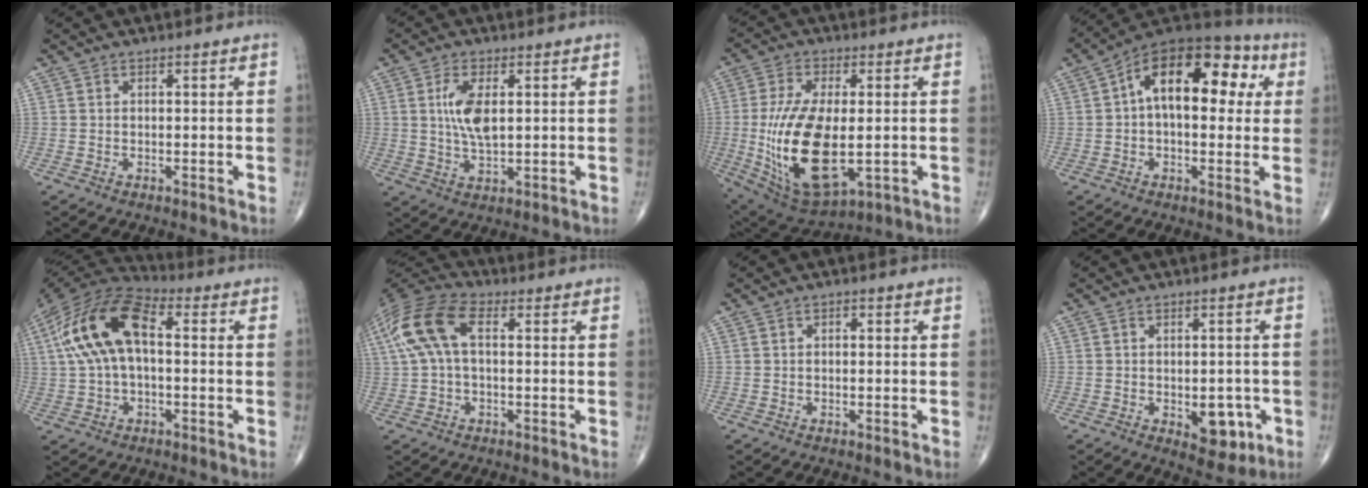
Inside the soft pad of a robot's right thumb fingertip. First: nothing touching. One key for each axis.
{"total": 7.0, "fx": 1.4, "fy": 3.0, "fz": 6.1, "tx": -0.126, "ty": -0.007, "tz": 0.030}
{"total": 19.9, "fx": -2.0, "fy": 9.4, "fz": 17.4, "tx": -0.348, "ty": -0.017, "tz": -0.012}
{"total": 18.8, "fx": 3.9, "fy": 10.3, "fz": 15.2, "tx": -0.192, "ty": 0.038, "tz": 0.045}
{"total": 16.2, "fx": 2.1, "fy": 8.1, "fz": 13.8, "tx": -0.276, "ty": 0.043, "tz": 0.031}
{"total": 12.7, "fx": 2.3, "fy": 6.7, "fz": 10.5, "tx": -0.236, "ty": 0.039, "tz": 0.039}
{"total": 0.8, "fx": 0.2, "fy": 0.5, "fz": 0.7, "tx": -0.007, "ty": 0.003, "tz": 0.000}
{"total": 6.8, "fx": -2.0, "fy": 3.8, "fz": 5.2, "tx": -0.039, "ty": 0.002, "tz": -0.016}